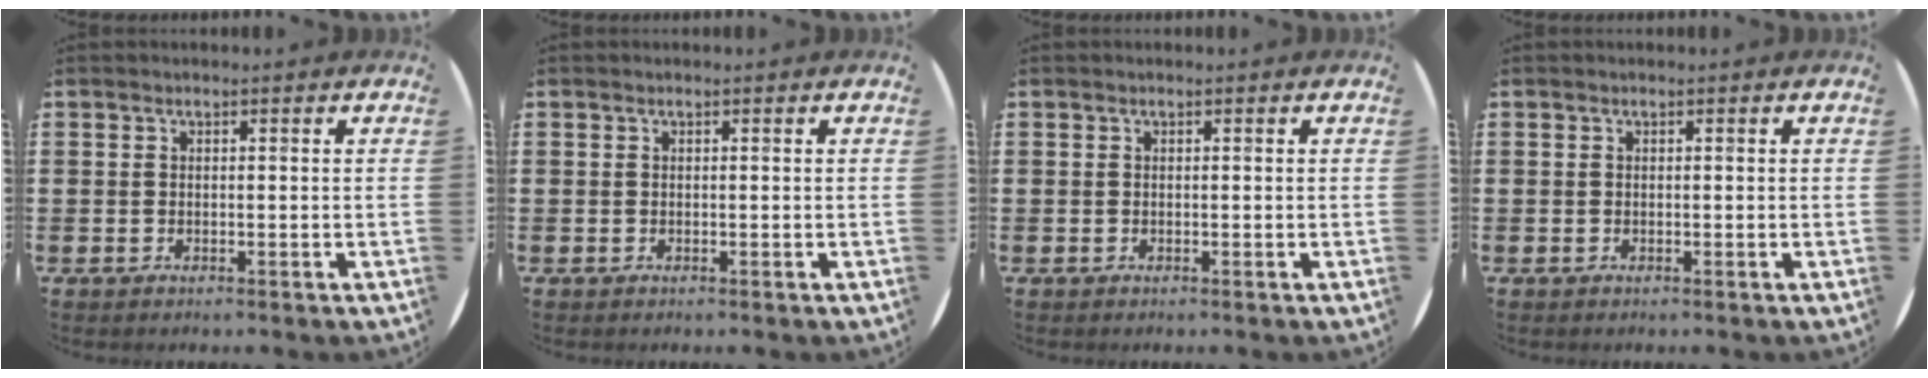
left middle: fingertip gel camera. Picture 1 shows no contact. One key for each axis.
{"total": 0.0}
{"total": 0.0}
{"total": 0.0}